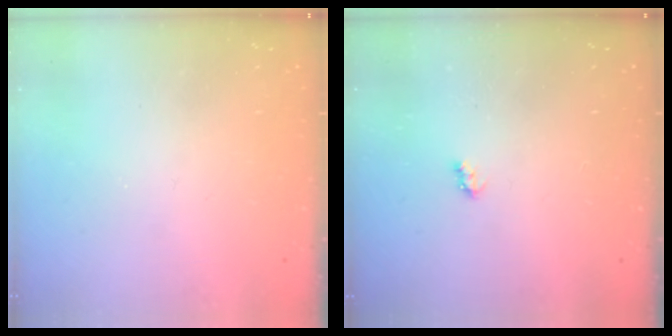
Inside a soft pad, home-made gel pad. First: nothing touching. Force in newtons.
{"total": 2.6, "press": 2.6, "slide": 0.4}